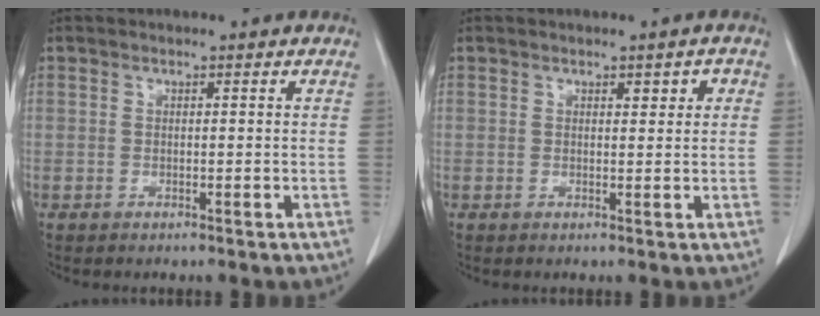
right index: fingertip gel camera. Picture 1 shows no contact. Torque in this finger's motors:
{"motor_torque": [0.22, 0.00, 0.08, 0.00]}